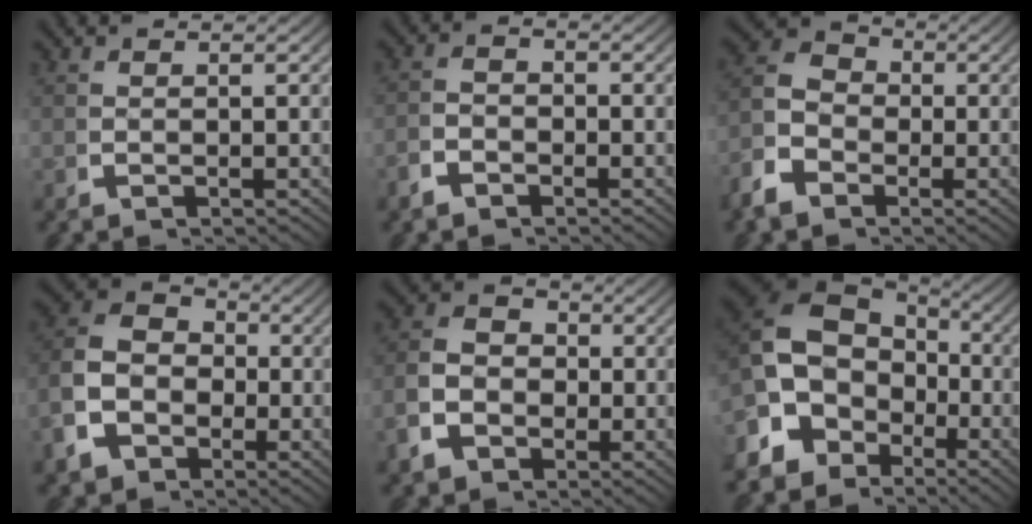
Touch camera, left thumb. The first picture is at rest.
{"total": 1.8, "force": [-1.2, 1.1, 0.8], "torque": [-0.015, -0.006, -0.025]}
{"total": 7.1, "force": [-0.5, 6.0, 3.9], "torque": [-0.065, -0.005, -0.021]}
{"total": 11.7, "force": [0.1, 9.9, 6.2], "torque": [-0.132, -0.011, -0.001]}
{"total": 7.2, "force": [-0.4, 6.0, 4.0], "torque": [-0.082, -0.008, -0.009]}
{"total": 13.0, "force": [0.1, 9.8, 8.5], "torque": [-0.184, -0.033, 0.014]}